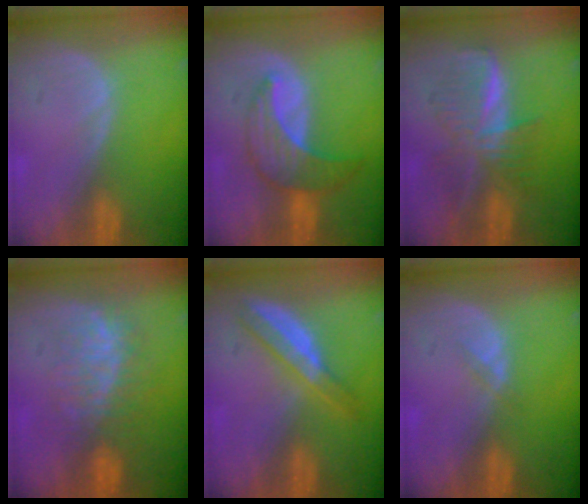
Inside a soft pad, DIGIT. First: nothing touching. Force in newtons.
{"total": 7.3, "press": 6.8, "slide": 2.7}
{"total": 7.1, "press": 7.1, "slide": 0.2}
{"total": 8.1, "press": 7.5, "slide": 3.0}
{"total": 5.8, "press": 5.2, "slide": 2.6}
{"total": 1.3, "press": 0.9, "slide": 0.9}